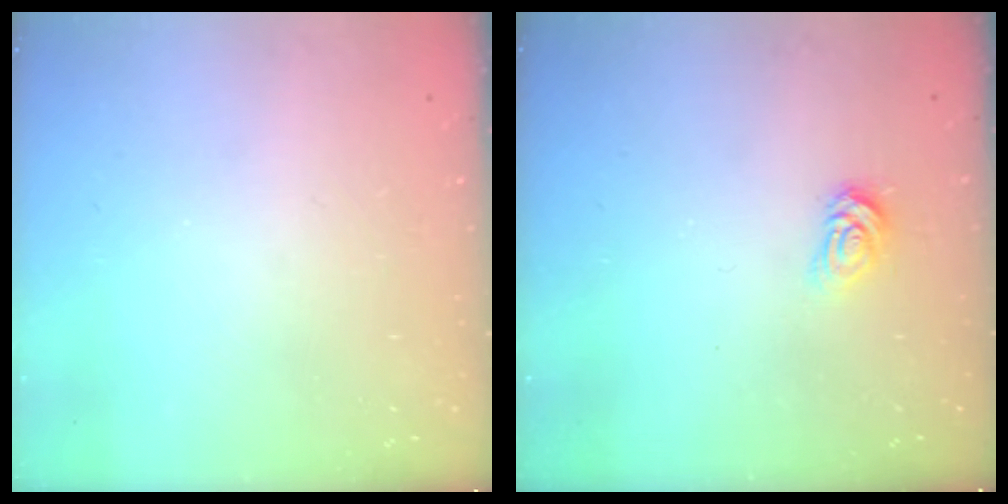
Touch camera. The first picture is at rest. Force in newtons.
{"total": 5.1, "press": 5.1, "slide": 0.7}